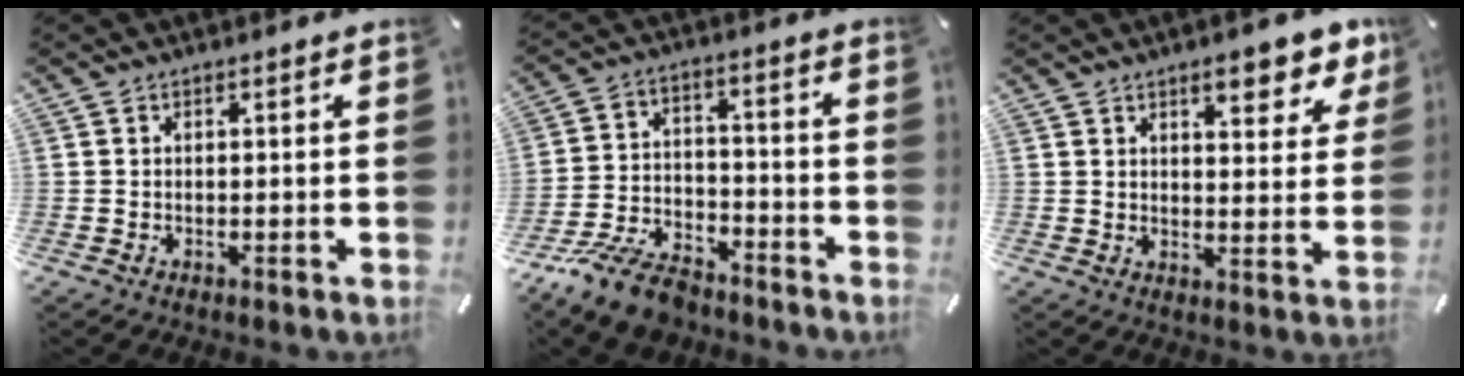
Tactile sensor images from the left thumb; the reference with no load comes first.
{"total": 12.2, "force": [-9.6, 5.1, 5.4], "torque": [-0.094, 0.058, -0.180]}
{"total": 9.4, "force": [6.4, 3.8, 5.7], "torque": [-0.071, -0.032, 0.105]}